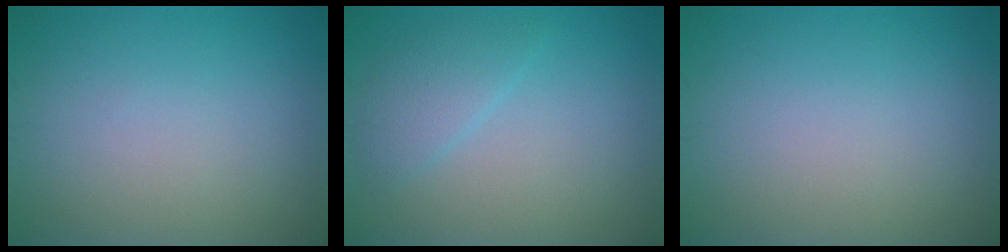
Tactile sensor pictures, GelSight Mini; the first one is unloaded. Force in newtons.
{"total": 2.3, "press": 2.3, "slide": 0.3}
{"total": 0.0}